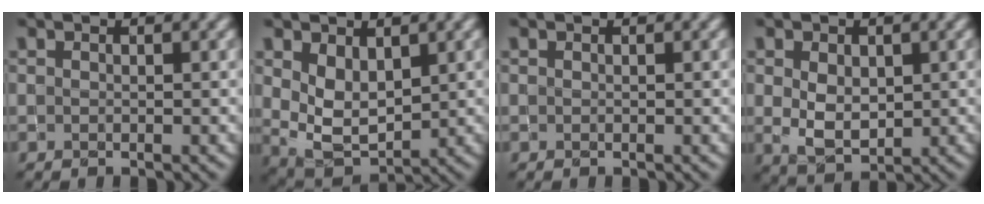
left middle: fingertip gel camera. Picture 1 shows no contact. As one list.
[{"total": 4.0, "force": [1.4, 2.6, 2.6], "torque": [-0.062, -0.007, 0.035]}, {"total": 0.0}, {"total": 3.3, "force": [0.3, 2.4, 2.3], "torque": [-0.046, 0.000, 0.011]}]